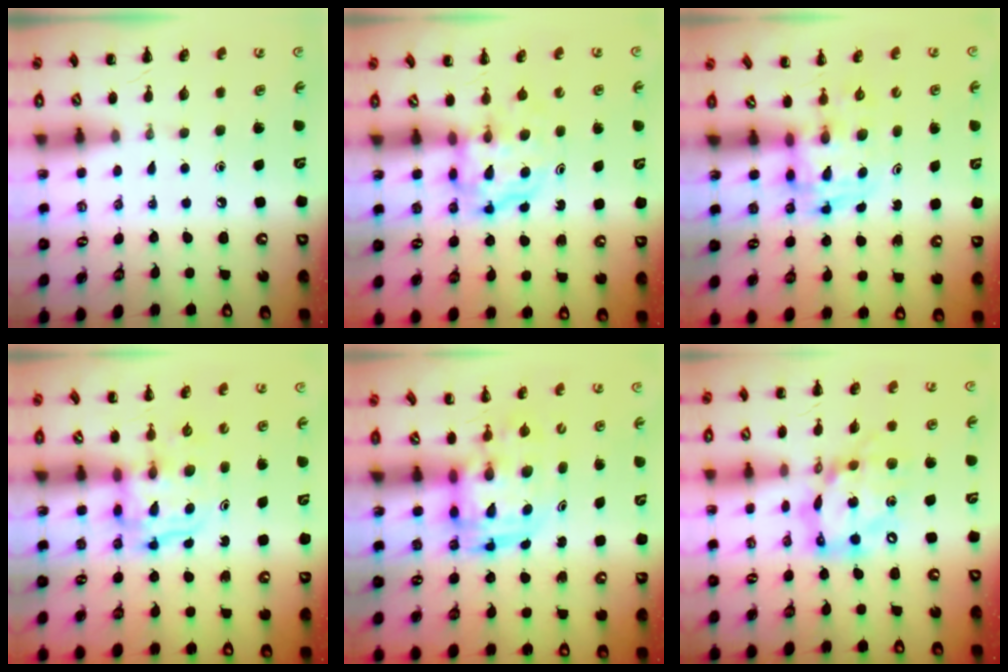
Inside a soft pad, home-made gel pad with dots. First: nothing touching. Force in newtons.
{"total": 4.0, "press": 4.0, "slide": 0.4}
{"total": 3.6, "press": 3.5, "slide": 0.6}
{"total": 3.4, "press": 3.3, "slide": 0.3}
{"total": 3.6, "press": 3.5, "slide": 0.7}
{"total": 14.5, "press": 14.0, "slide": 3.6}